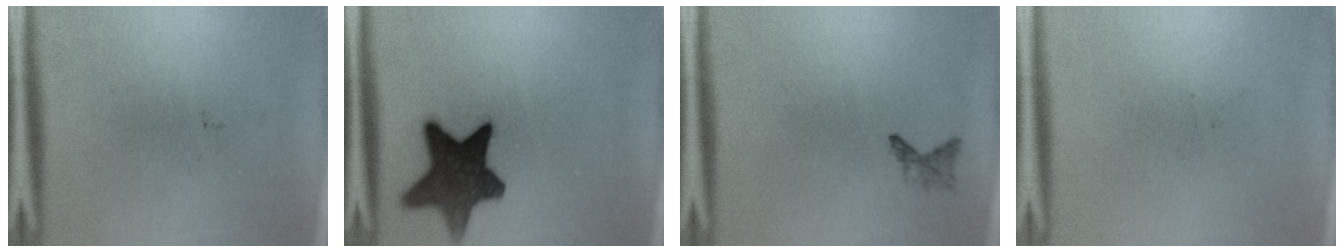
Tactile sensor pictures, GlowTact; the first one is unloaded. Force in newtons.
{"total": 13.4}
{"total": 1.1}
{"total": 0.0}